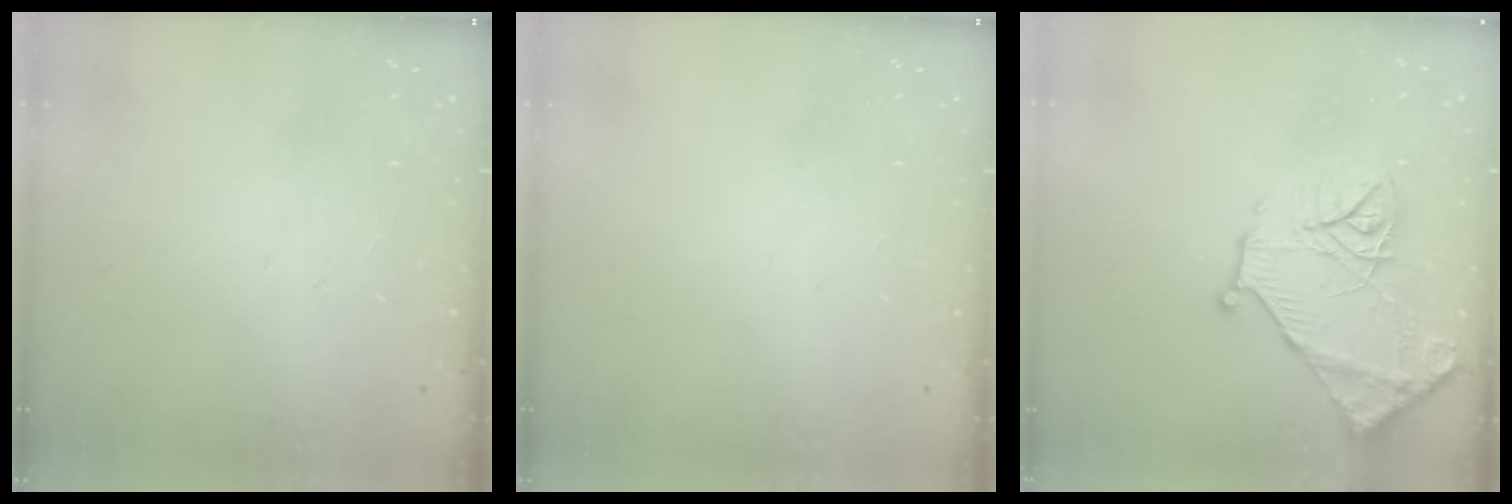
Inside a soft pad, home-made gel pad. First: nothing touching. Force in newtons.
{"total": 0.0}
{"total": 15.2, "press": 15.2, "slide": 1.5}